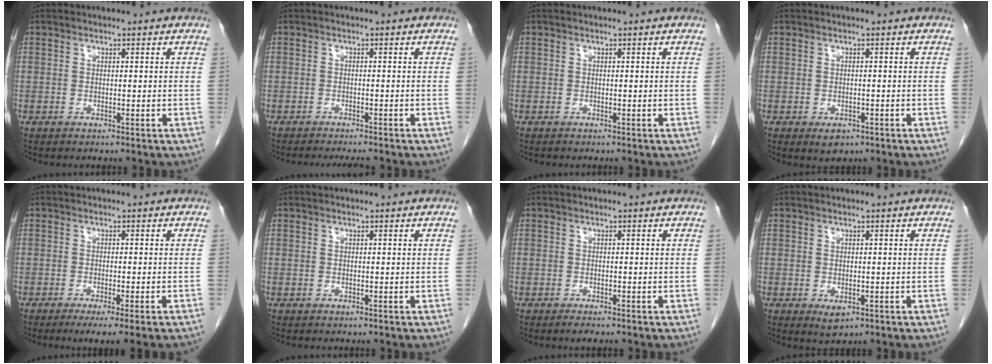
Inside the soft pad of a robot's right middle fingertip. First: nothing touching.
{"total": 5.4, "force": [-4.8, 0.6, 2.3], "torque": [-0.024, -0.007, -0.066]}
{"total": 0.0}
{"total": 2.4, "force": [-1.3, 1.4, 1.4], "torque": [-0.016, 0.000, -0.009]}
{"total": 6.6, "force": [-4.8, -0.6, 4.4], "torque": [-0.046, -0.015, -0.071]}
{"total": 0.0}
{"total": 1.3, "force": [-1.0, 0.2, 0.8], "torque": [-0.016, -0.003, -0.014]}
{"total": 2.0, "force": [-0.6, 1.2, 1.5], "torque": [-0.020, -0.004, -0.001]}